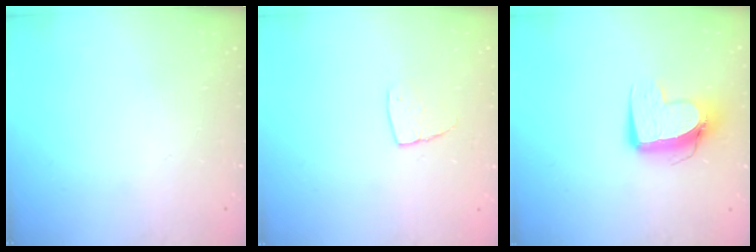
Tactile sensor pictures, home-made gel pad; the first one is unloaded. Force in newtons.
{"total": 6.0, "press": 6.0, "slide": 0.3}
{"total": 10.2, "press": 10.1, "slide": 1.1}